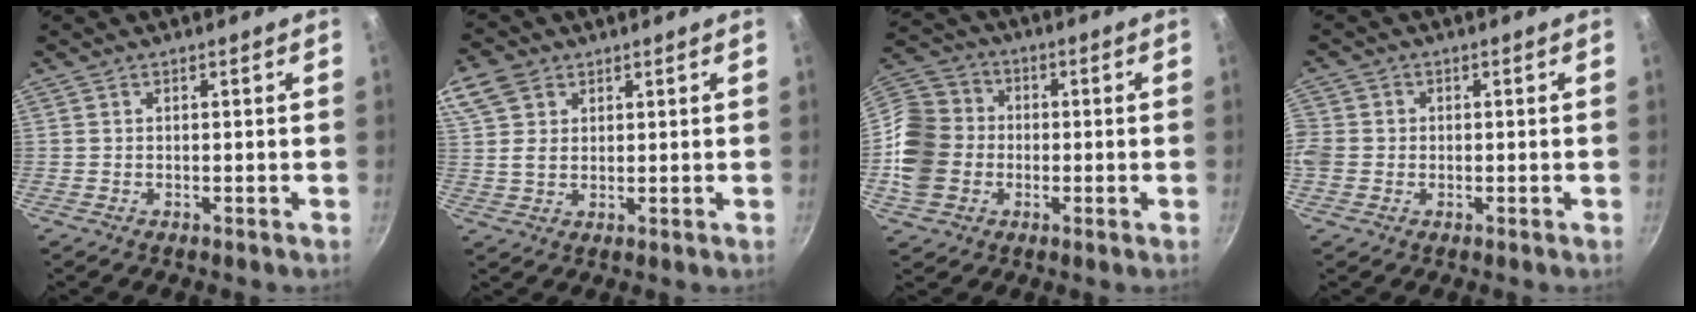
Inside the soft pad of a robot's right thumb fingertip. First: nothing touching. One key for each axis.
{"total": 9.5, "fx": 4.4, "fy": 6.8, "fz": 4.8, "tx": -0.093, "ty": 0.002, "tz": 0.083}
{"total": 15.2, "fx": -1.9, "fy": 12.9, "fz": 7.8, "tx": -0.142, "ty": 0.031, "tz": -0.047}
{"total": 5.4, "fx": -0.7, "fy": 4.8, "fz": 2.4, "tx": -0.052, "ty": 0.006, "tz": -0.020}